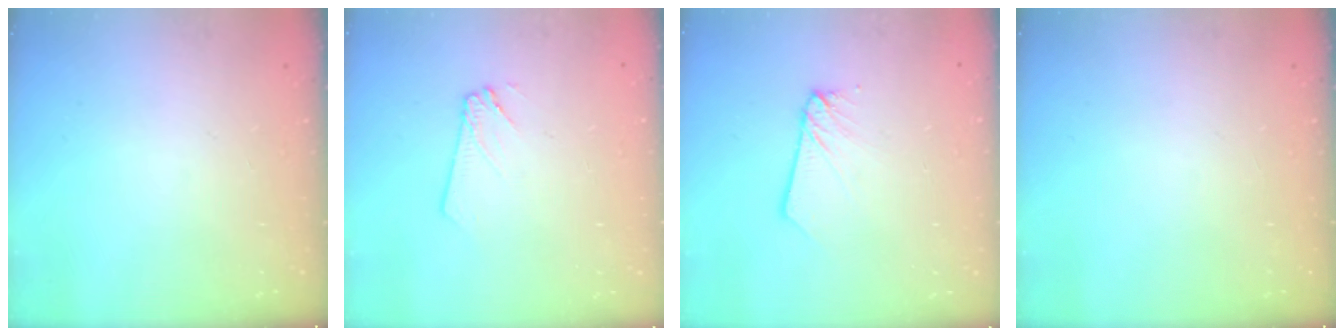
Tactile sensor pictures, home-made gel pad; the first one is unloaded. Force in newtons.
{"total": 2.4, "press": 2.4, "slide": 0.2}
{"total": 2.5, "press": 2.5, "slide": 0.1}
{"total": 0.0}